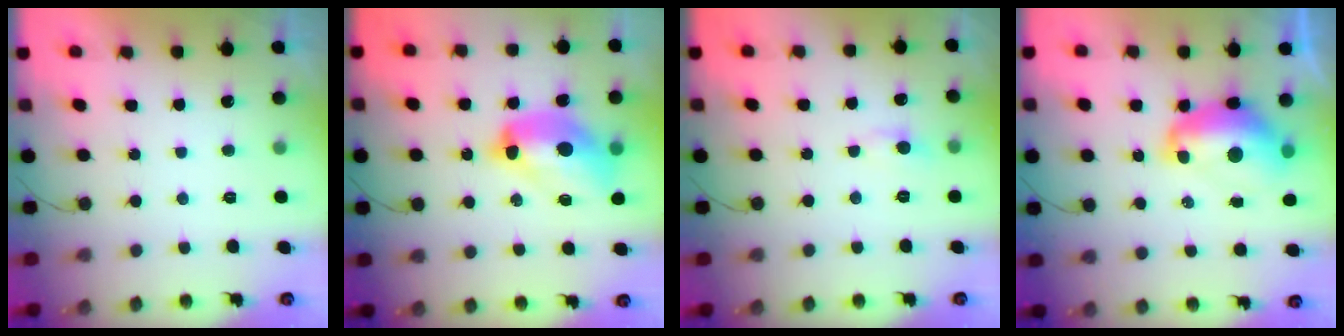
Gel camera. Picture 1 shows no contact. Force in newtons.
{"total": 14.6, "press": 14.6, "slide": 1.2}
{"total": 4.9, "press": 4.9, "slide": 0.6}
{"total": 12.6, "press": 12.6, "slide": 1.1}